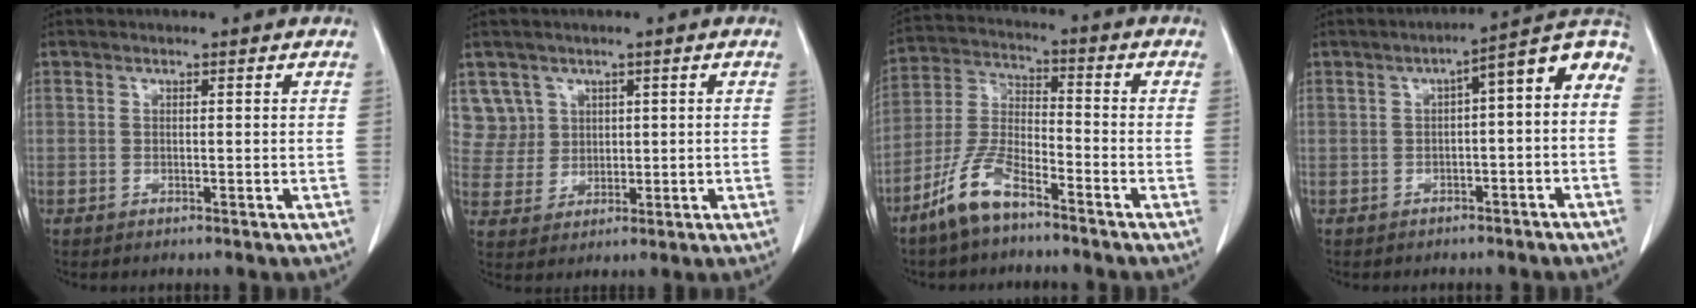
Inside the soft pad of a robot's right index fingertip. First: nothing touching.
{"total": 5.5, "force": [2.6, 4.8, -0.4], "torque": [0.014, 0.012, 0.060]}
{"total": 9.1, "force": [-6.5, 2.3, 5.9], "torque": [-0.134, -0.008, -0.133]}
{"total": 9.0, "force": [-0.2, 2.4, 8.7], "torque": [-0.117, 0.038, -0.007]}